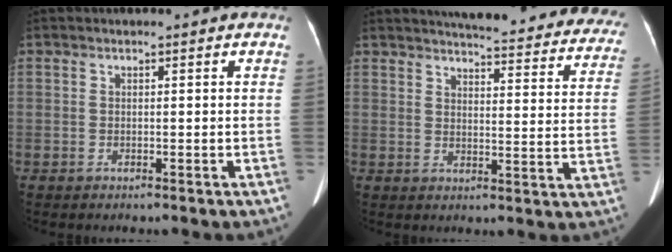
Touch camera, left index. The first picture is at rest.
{"total": 28.5, "force": [26.2, 4.7, 10.2], "torque": [-0.136, -0.071, 0.292]}